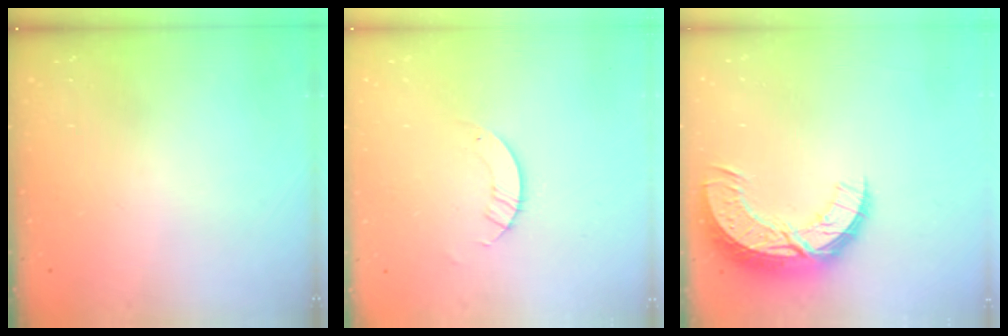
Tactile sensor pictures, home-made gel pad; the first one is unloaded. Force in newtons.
{"total": 2.8, "press": 2.8, "slide": 0.2}
{"total": 12.6, "press": 12.6, "slide": 0.8}